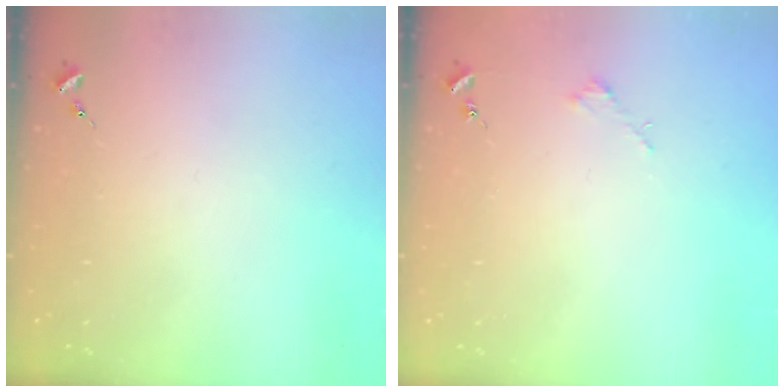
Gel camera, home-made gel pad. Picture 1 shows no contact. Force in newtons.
{"total": 1.8, "press": 1.8, "slide": 0.2}